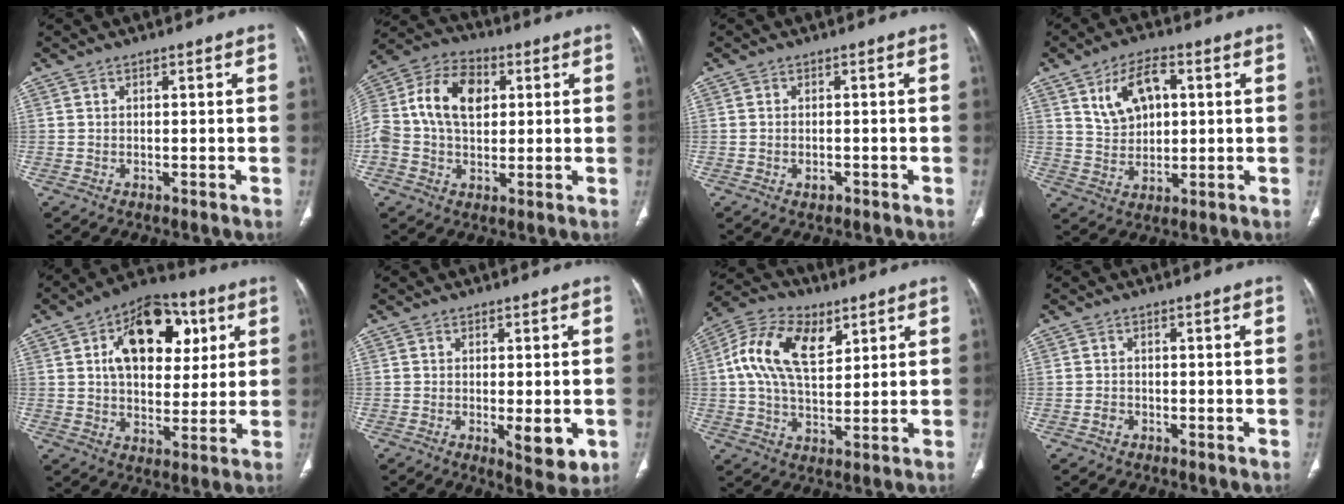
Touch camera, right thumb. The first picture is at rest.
{"total": 15.6, "force": [2.4, 10.8, 11.1], "torque": [-0.212, 0.021, 0.035]}
{"total": 1.2, "force": [-0.5, 0.8, 0.7], "torque": [-0.009, 0.006, -0.006]}
{"total": 9.2, "force": [3.1, 5.7, 6.6], "torque": [-0.098, -0.003, 0.060]}
{"total": 18.0, "force": [6.0, 11.3, 12.7], "torque": [-0.144, 0.000, 0.091]}
{"total": 6.3, "force": [-1.3, 2.3, 5.7], "torque": [-0.075, -0.016, -0.012]}
{"total": 14.4, "force": [4.9, 8.3, 10.6], "torque": [-0.185, 0.001, 0.086]}
{"total": 1.1, "force": [-0.5, 0.9, 0.5], "torque": [-0.006, 0.002, -0.011]}